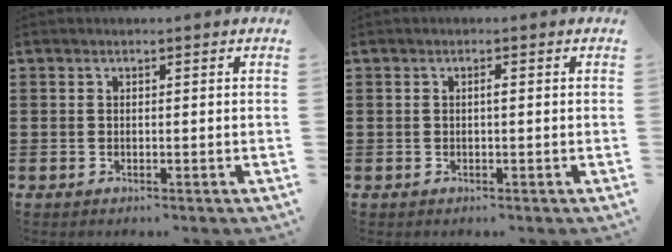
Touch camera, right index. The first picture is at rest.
{"total": 0.7, "force": [0.0, 0.1, 0.7], "torque": [-0.013, -0.003, 0.000]}